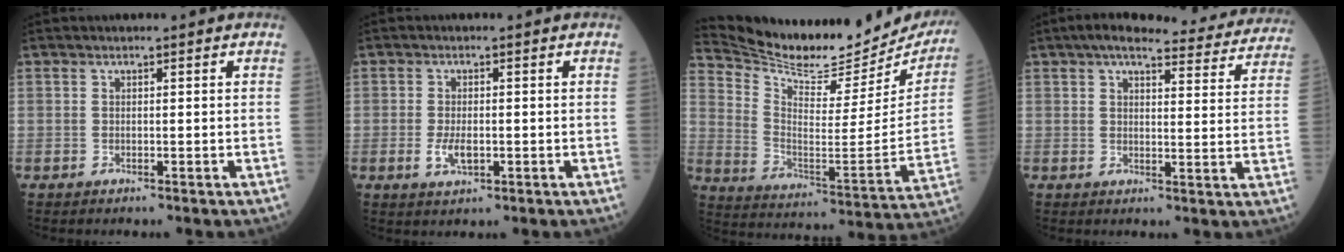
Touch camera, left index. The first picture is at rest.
{"total": 3.2, "force": [-0.9, 1.4, 2.7], "torque": [-0.061, -0.006, -0.014]}
{"total": 24.8, "force": [23.1, 5.2, 7.4], "torque": [-0.134, -0.073, 0.324]}
{"total": 4.7, "force": [3.7, 1.5, 2.5], "torque": [-0.038, 0.033, 0.056]}